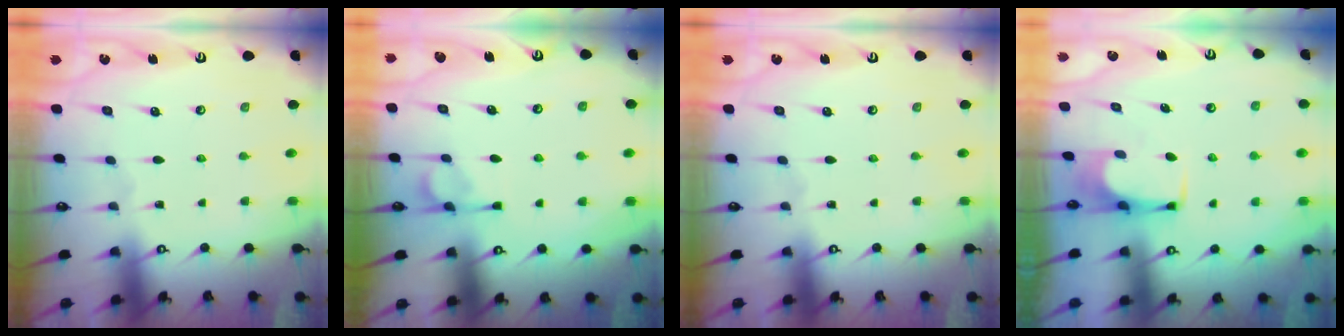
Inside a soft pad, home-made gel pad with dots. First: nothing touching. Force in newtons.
{"total": 6.7, "press": 6.7, "slide": 0.9}
{"total": 0.0}
{"total": 4.0, "press": 3.9, "slide": 0.3}